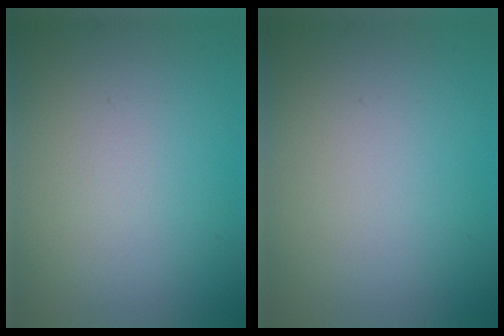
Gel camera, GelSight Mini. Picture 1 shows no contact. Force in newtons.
{"total": 0.0}